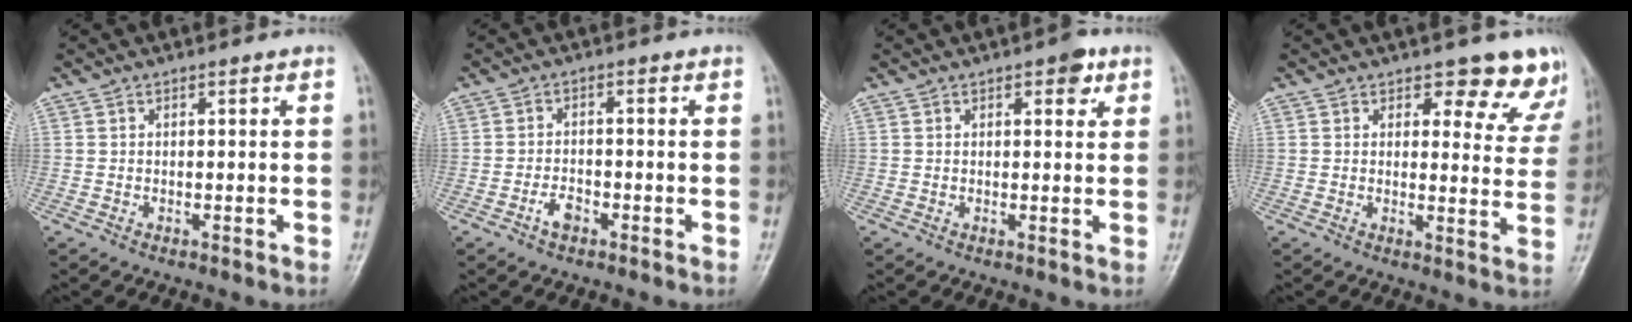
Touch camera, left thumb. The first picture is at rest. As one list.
[{"total": 2.9, "force": [-1.7, 1.7, 1.7], "torque": [-0.027, 0.012, -0.031]}, {"total": 3.4, "force": [1.8, 1.6, 2.4], "torque": [-0.018, -0.003, 0.018]}, {"total": 8.7, "force": [7.5, 3.9, 2.3], "torque": [0.026, -0.045, 0.064]}]